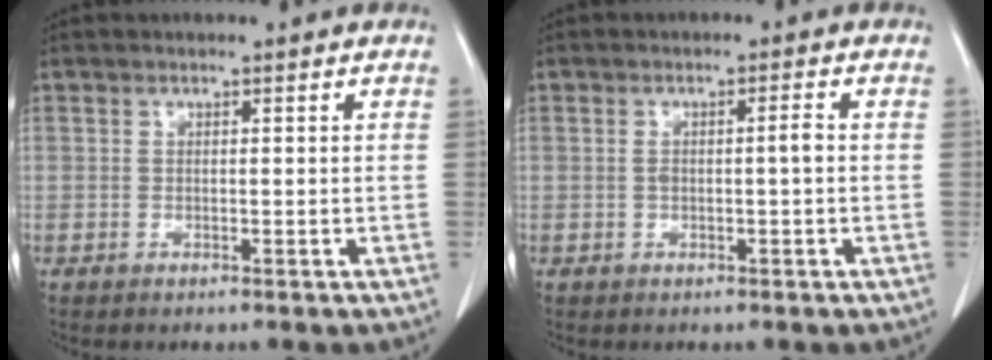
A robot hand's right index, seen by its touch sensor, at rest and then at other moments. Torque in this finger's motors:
{"motor_torque": [0.01, 0.02, 0.04, 0.01]}